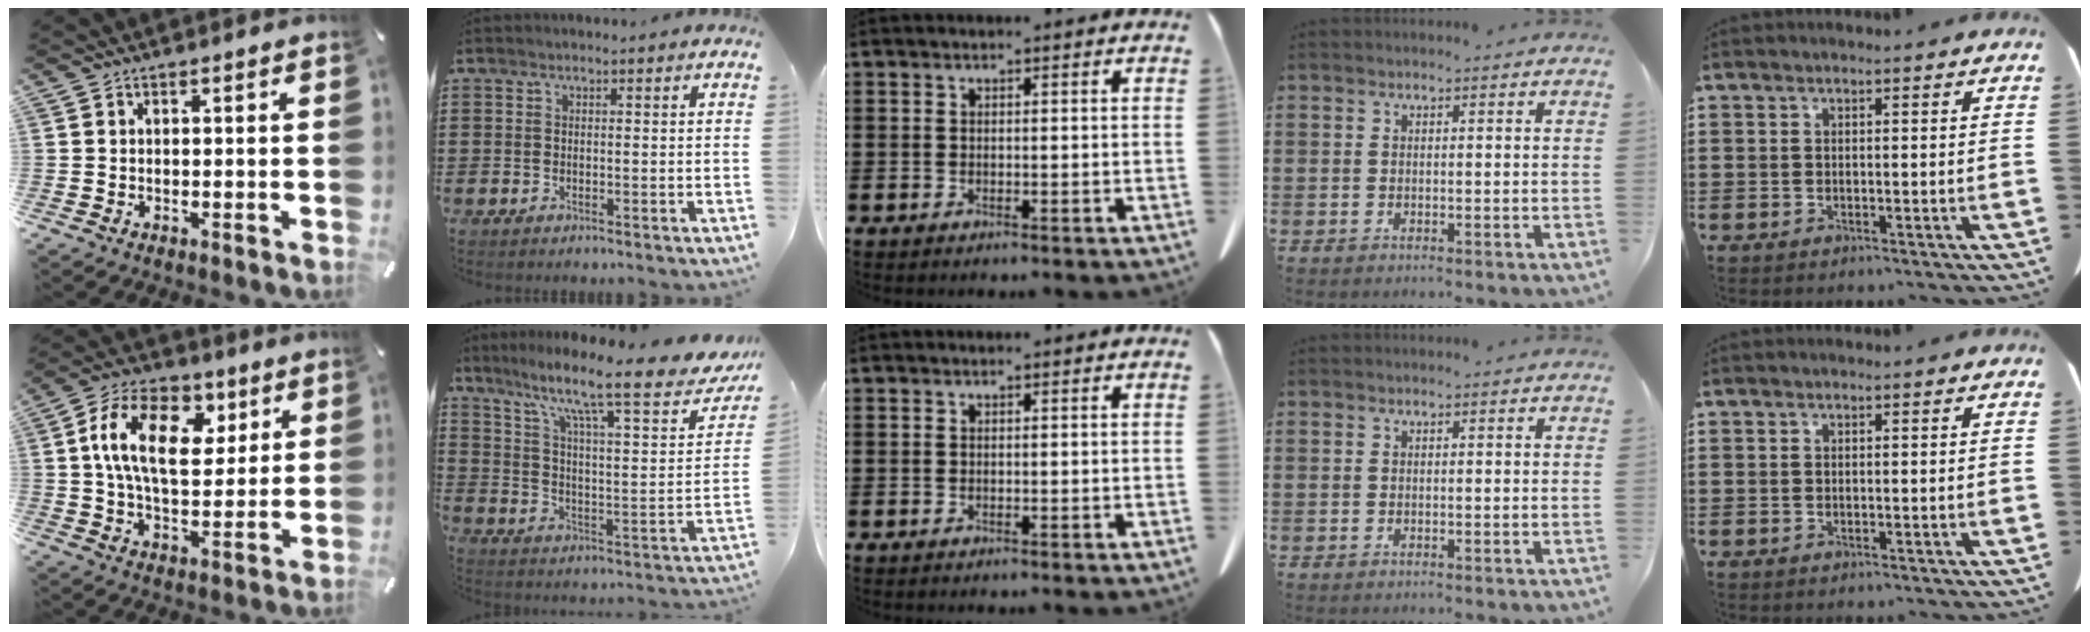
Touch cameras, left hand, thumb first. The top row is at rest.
{"thumb": {"total": 16.8, "force": [5.2, 10.4, 12.1], "torque": [-0.214, 0.003, 0.092]}, "index": {"total": 12.0, "force": [8.7, 1.6, 8.1], "torque": [-0.155, -0.062, 0.133]}}